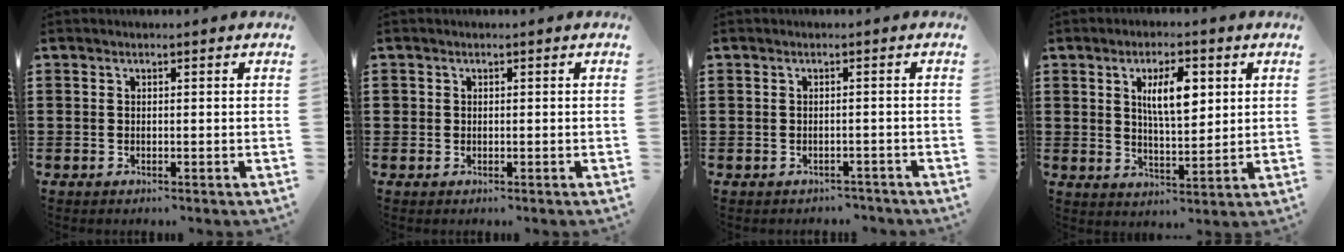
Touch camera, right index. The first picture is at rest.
{"total": 0.6, "force": [0.1, 0.6, 0.0], "torque": [-0.001, 0.004, 0.003]}
{"total": 1.2, "force": [-1.0, 0.6, -0.1], "torque": [-0.004, 0.003, -0.024]}
{"total": 7.1, "force": [2.3, 2.6, 6.1], "torque": [-0.112, 0.002, 0.035]}